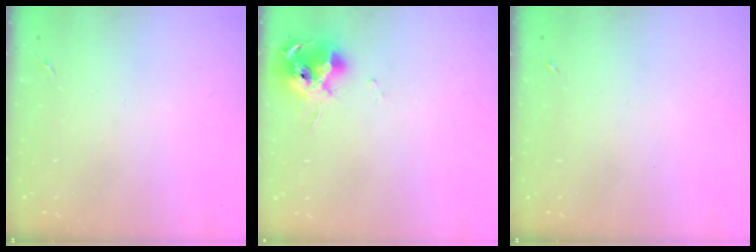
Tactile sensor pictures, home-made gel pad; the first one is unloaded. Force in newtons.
{"total": 11.2, "press": 11.1, "slide": 1.1}
{"total": 0.0}